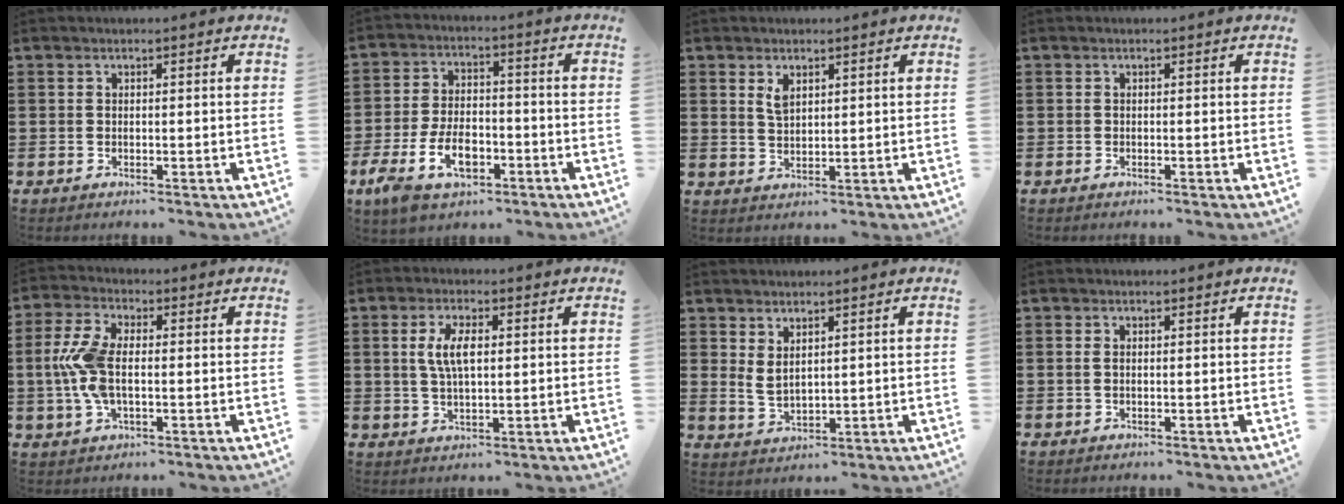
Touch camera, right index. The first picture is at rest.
{"total": 8.9, "force": [-3.9, 4.7, 6.4], "torque": [-0.143, 0.000, -0.071]}
{"total": 2.6, "force": [1.5, 1.3, 1.7], "torque": [-0.038, 0.003, 0.028]}
{"total": 0.0}
{"total": 8.3, "force": [-0.3, 3.9, 7.4], "torque": [-0.183, -0.005, -0.015]}
{"total": 5.6, "force": [0.9, 2.2, 5.0], "torque": [-0.103, 0.011, 0.013]}
{"total": 2.5, "force": [2.1, 0.8, 1.2], "torque": [-0.028, 0.004, 0.040]}
{"total": 1.2, "force": [0.1, 0.6, 1.1], "torque": [-0.030, 0.001, -0.001]}